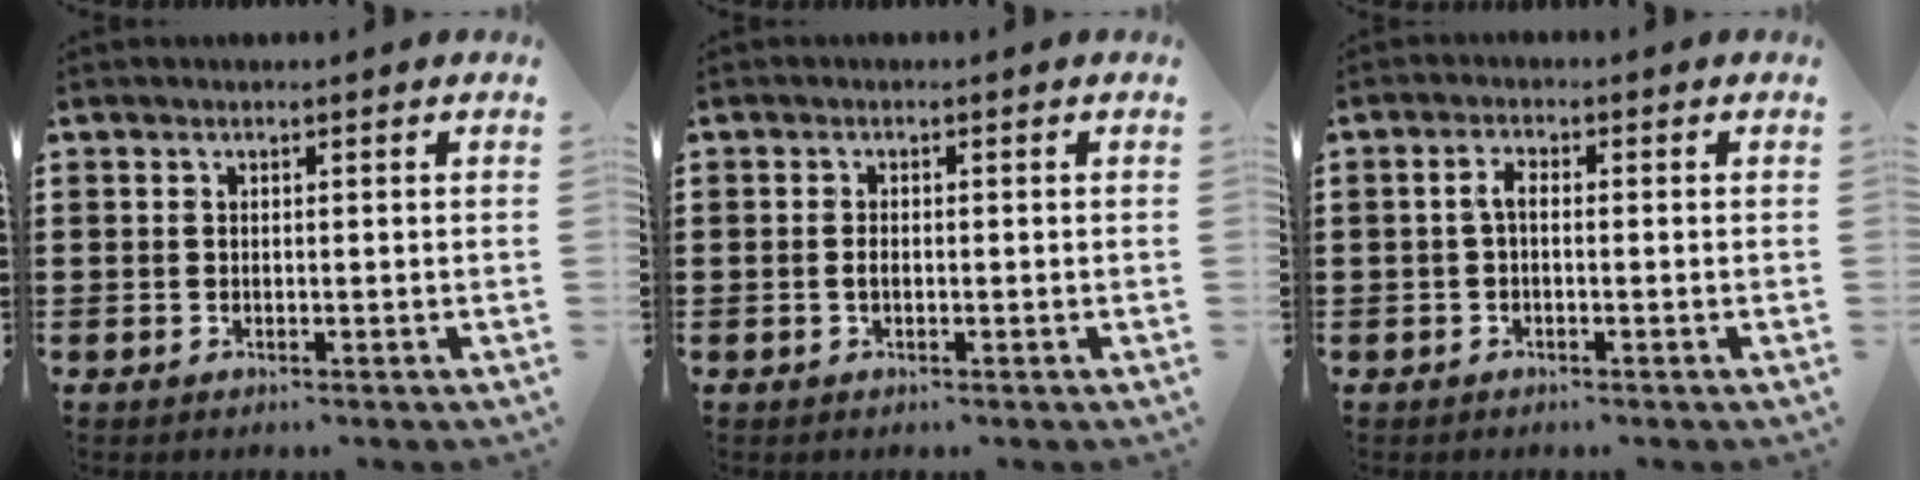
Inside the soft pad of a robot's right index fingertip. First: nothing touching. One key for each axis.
{"total": 1.0, "fx": -0.2, "fy": 0.5, "fz": 0.9, "tx": -0.019, "ty": 0.001, "tz": -0.004}
{"total": 2.1, "fx": -0.3, "fy": 0.8, "fz": 1.9, "tx": -0.052, "ty": -0.002, "tz": -0.012}